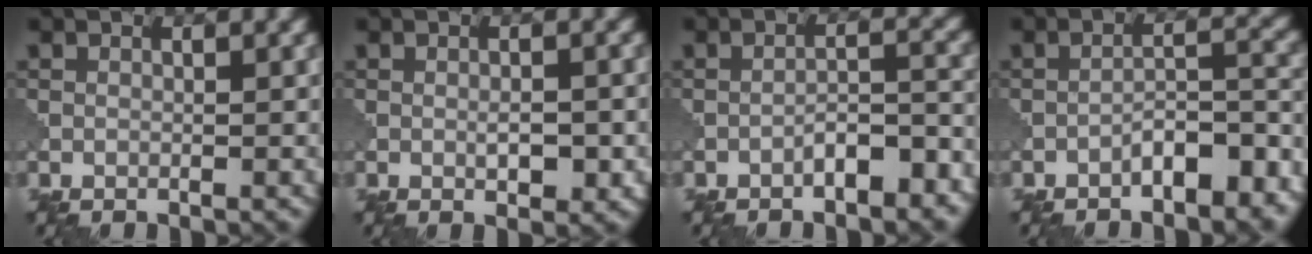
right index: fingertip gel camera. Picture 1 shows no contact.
{"total": 2.2, "force": [-0.4, 0.9, 1.9], "torque": [-0.030, 0.000, -0.001]}
{"total": 3.7, "force": [-2.2, 1.2, 2.7], "torque": [-0.042, 0.013, -0.035]}
{"total": 5.0, "force": [-3.2, 1.7, 3.5], "torque": [-0.048, 0.015, -0.047]}